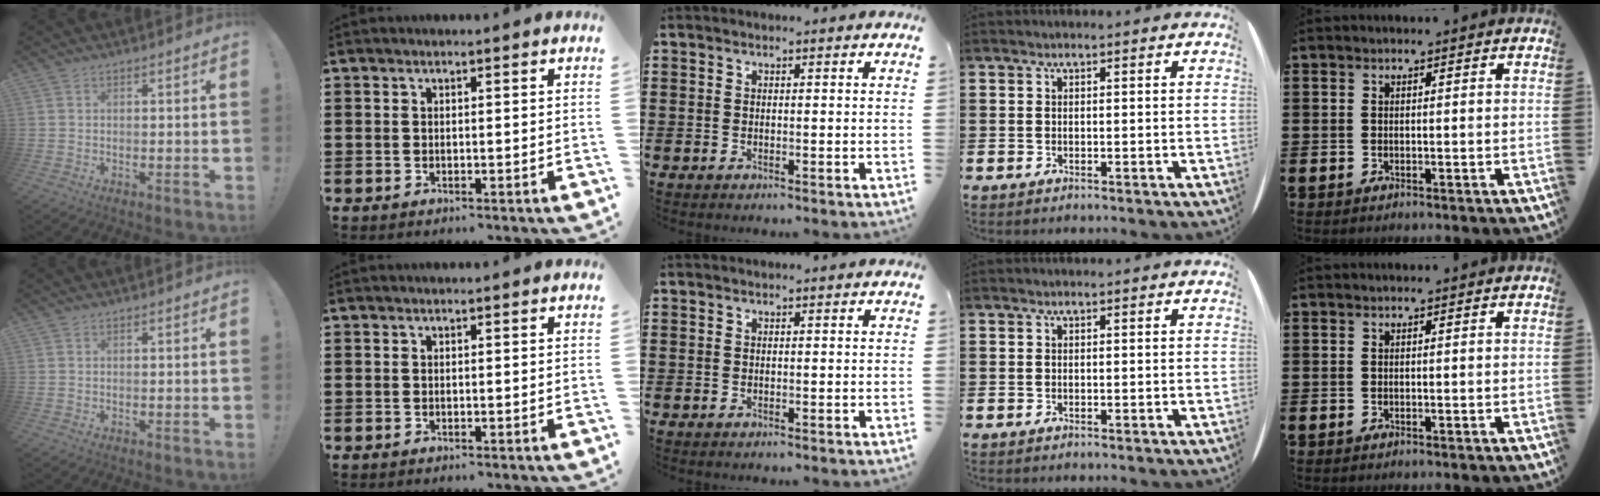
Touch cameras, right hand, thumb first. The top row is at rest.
{}